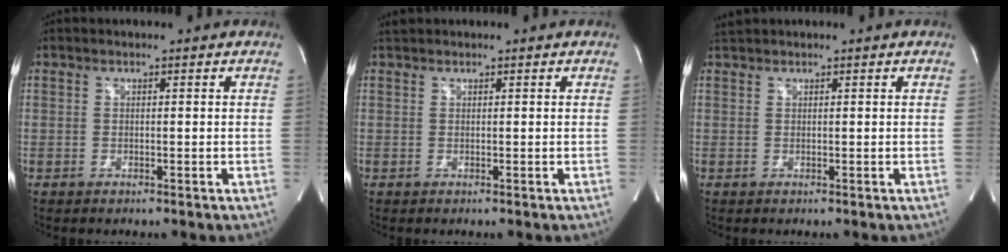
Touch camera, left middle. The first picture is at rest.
{"total": 0.8, "force": [0.8, 0.1, 0.0], "torque": [-0.010, 0.015, 0.021]}
{"total": 1.2, "force": [1.1, -0.1, 0.1], "torque": [-0.008, 0.017, 0.030]}